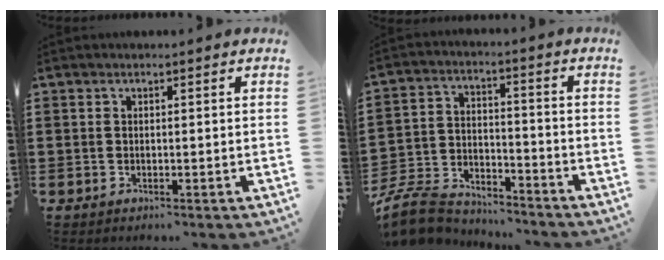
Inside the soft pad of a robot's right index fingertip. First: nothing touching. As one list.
[{"total": 8.6, "force": [-8.1, 2.1, 1.9], "torque": [-0.050, 0.018, -0.161]}]